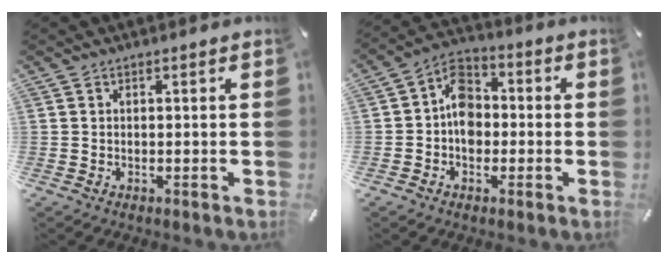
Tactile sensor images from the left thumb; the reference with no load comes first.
{"total": 8.5, "force": [-1.1, 6.8, 5.0], "torque": [-0.084, 0.019, -0.020]}